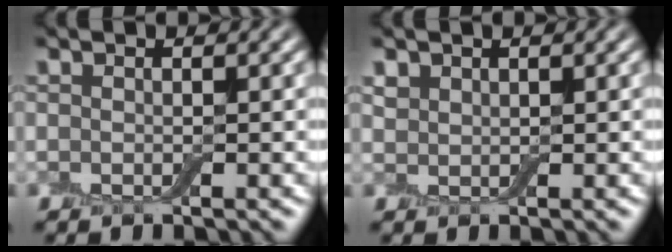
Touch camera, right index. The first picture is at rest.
{"total": 1.0, "force": [0.8, 0.7, 0.1], "torque": [-0.005, 0.002, 0.017]}